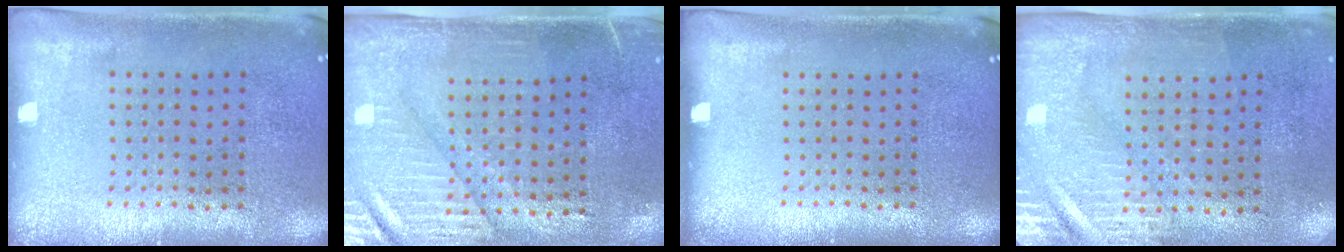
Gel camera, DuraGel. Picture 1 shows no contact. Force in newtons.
{"total": 3.1, "press": 2.7, "slide": 1.5}
{"total": 0.0}
{"total": 2.9, "press": 2.5, "slide": 1.5}